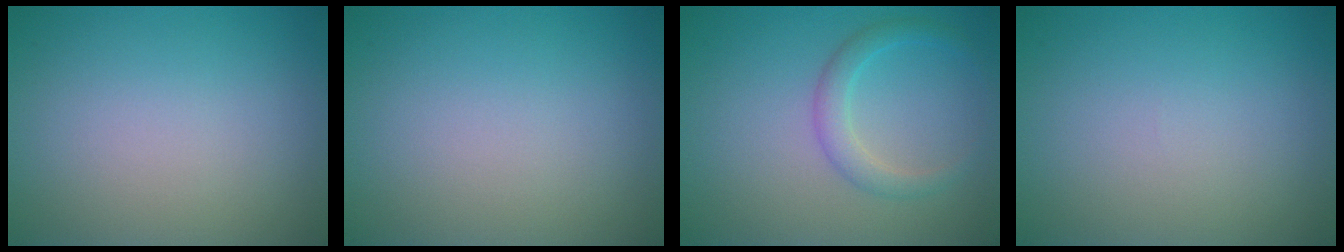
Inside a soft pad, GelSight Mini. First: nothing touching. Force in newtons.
{"total": 0.0}
{"total": 2.2, "press": 2.2, "slide": 0.0}
{"total": 0.0}